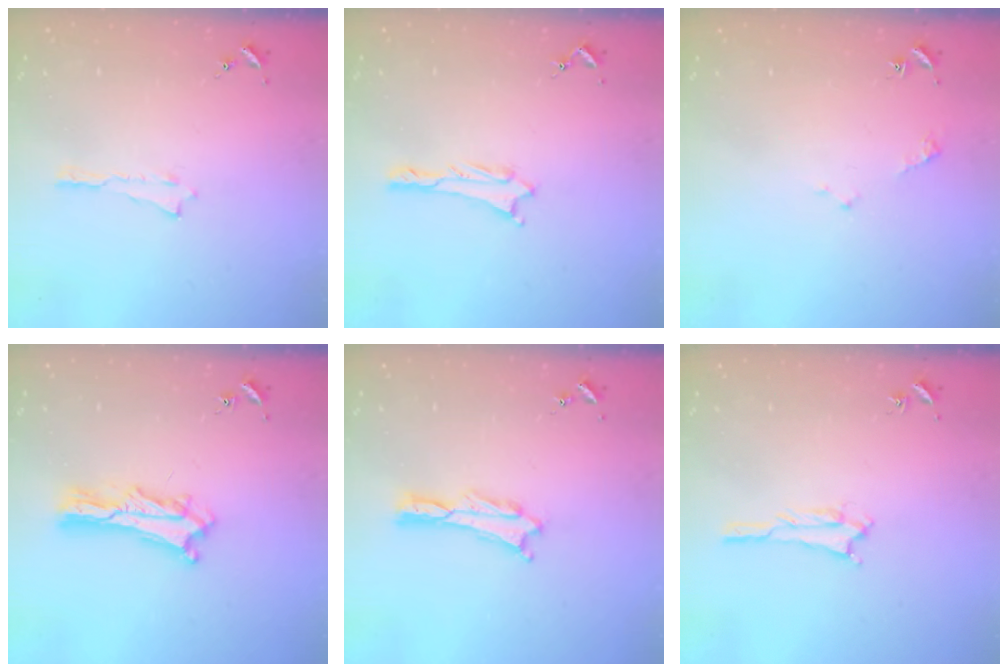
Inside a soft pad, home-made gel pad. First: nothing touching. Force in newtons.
{"total": 0.8, "press": 0.8, "slide": 0.2}
{"total": 2.3, "press": 2.2, "slide": 0.3}
{"total": 4.7, "press": 4.7, "slide": 0.3}
{"total": 0.6, "press": 0.6, "slide": 0.2}
{"total": 1.1, "press": 1.1, "slide": 0.2}